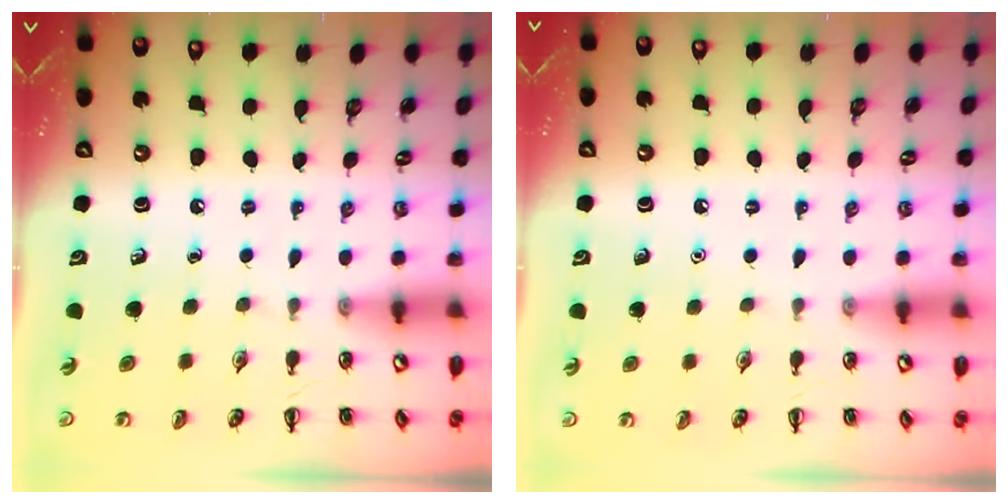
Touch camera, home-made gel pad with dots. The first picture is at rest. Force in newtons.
{"total": 1.6, "press": 1.6, "slide": 0.1}